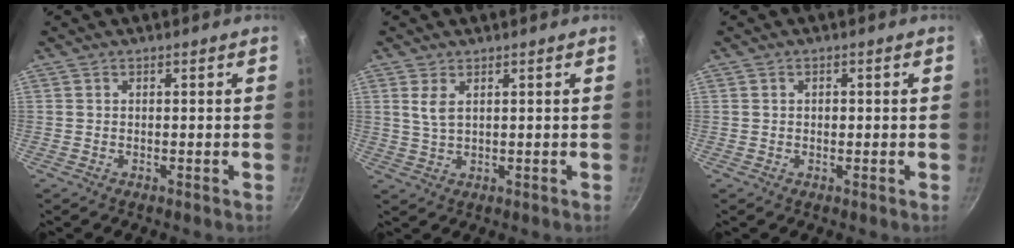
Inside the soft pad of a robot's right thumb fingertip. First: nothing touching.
{"total": 3.4, "force": [1.4, 1.6, 2.7], "torque": [-0.052, -0.011, 0.031]}
{"total": 1.1, "force": [0.1, 0.8, 0.7], "torque": [-0.008, 0.003, 0.002]}